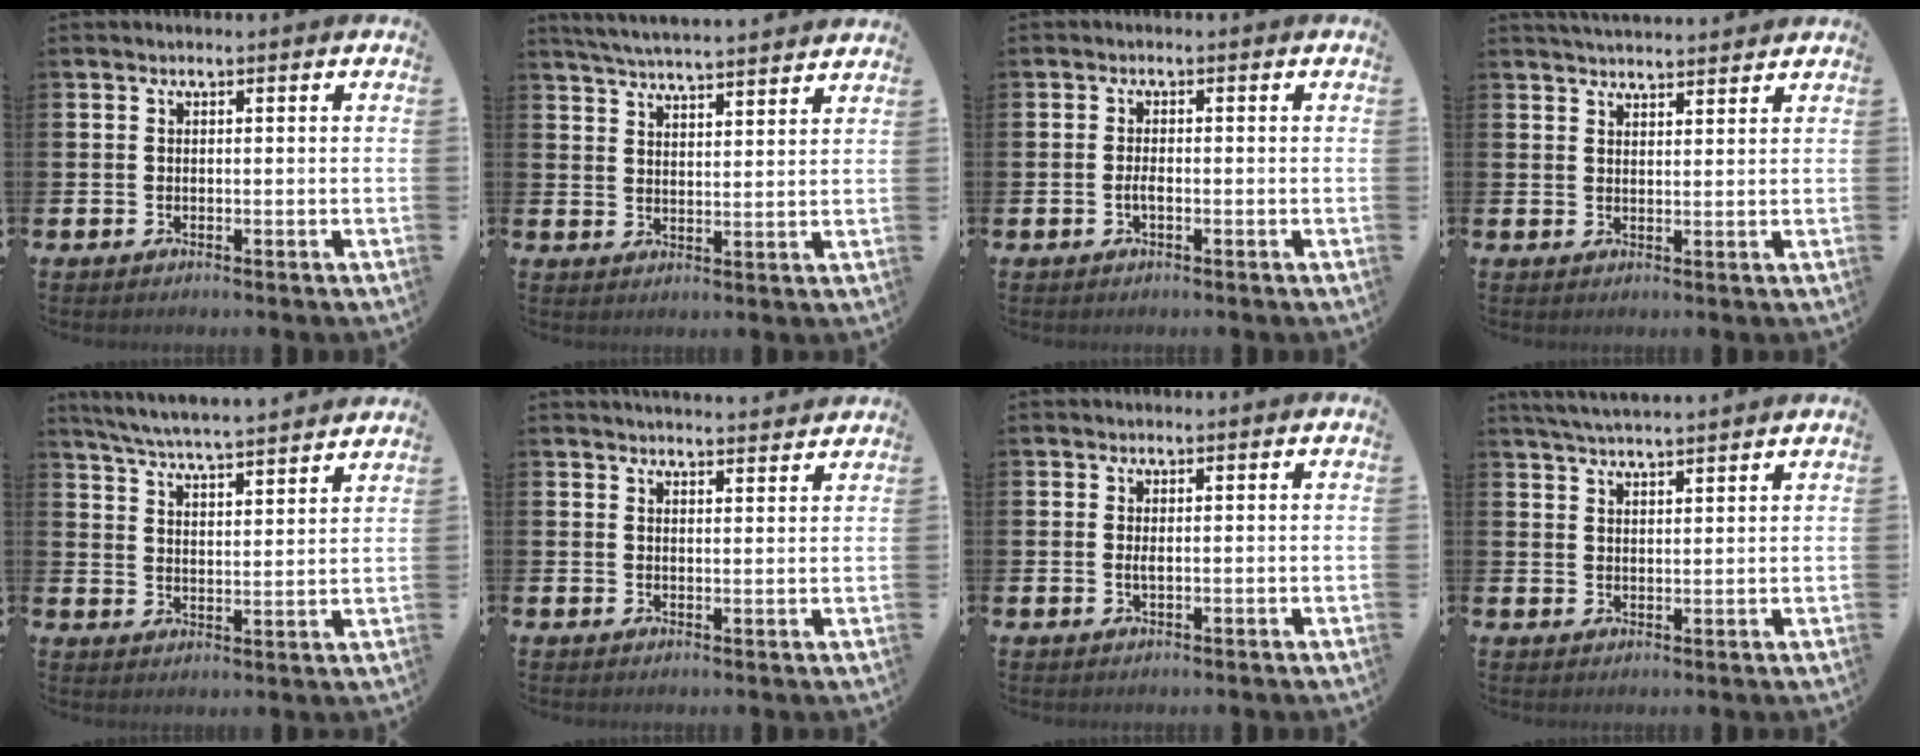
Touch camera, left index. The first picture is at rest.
{"total": 5.2, "force": [5.1, -0.3, 0.7], "torque": [-0.036, -0.031, 0.092]}
{"total": 1.4, "force": [-0.5, 0.5, 1.2], "torque": [-0.021, 0.000, -0.010]}
{"total": 3.3, "force": [3.3, 0.0, 0.1], "torque": [-0.009, -0.014, 0.060]}
{"total": 6.1, "force": [6.0, -0.2, 1.2], "torque": [-0.051, -0.044, 0.106]}
{"total": 3.0, "force": [3.0, -0.1, 0.0], "torque": [0.002, -0.021, 0.053]}
{"total": 0.8, "force": [0.1, 0.2, 0.8], "torque": [-0.013, 0.000, 0.001]}
{"total": 4.1, "force": [4.0, -0.2, 0.7], "torque": [-0.023, -0.014, 0.073]}